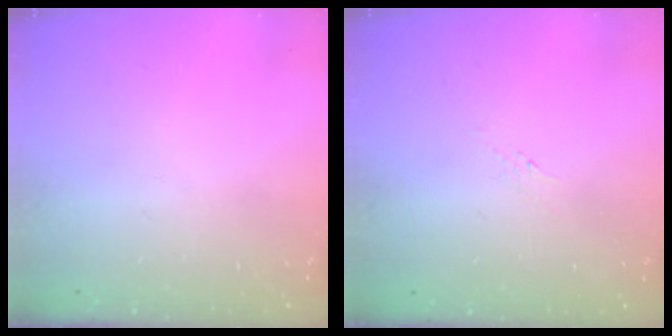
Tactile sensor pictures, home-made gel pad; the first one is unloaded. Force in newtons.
{"total": 2.8, "press": 2.7, "slide": 0.6}